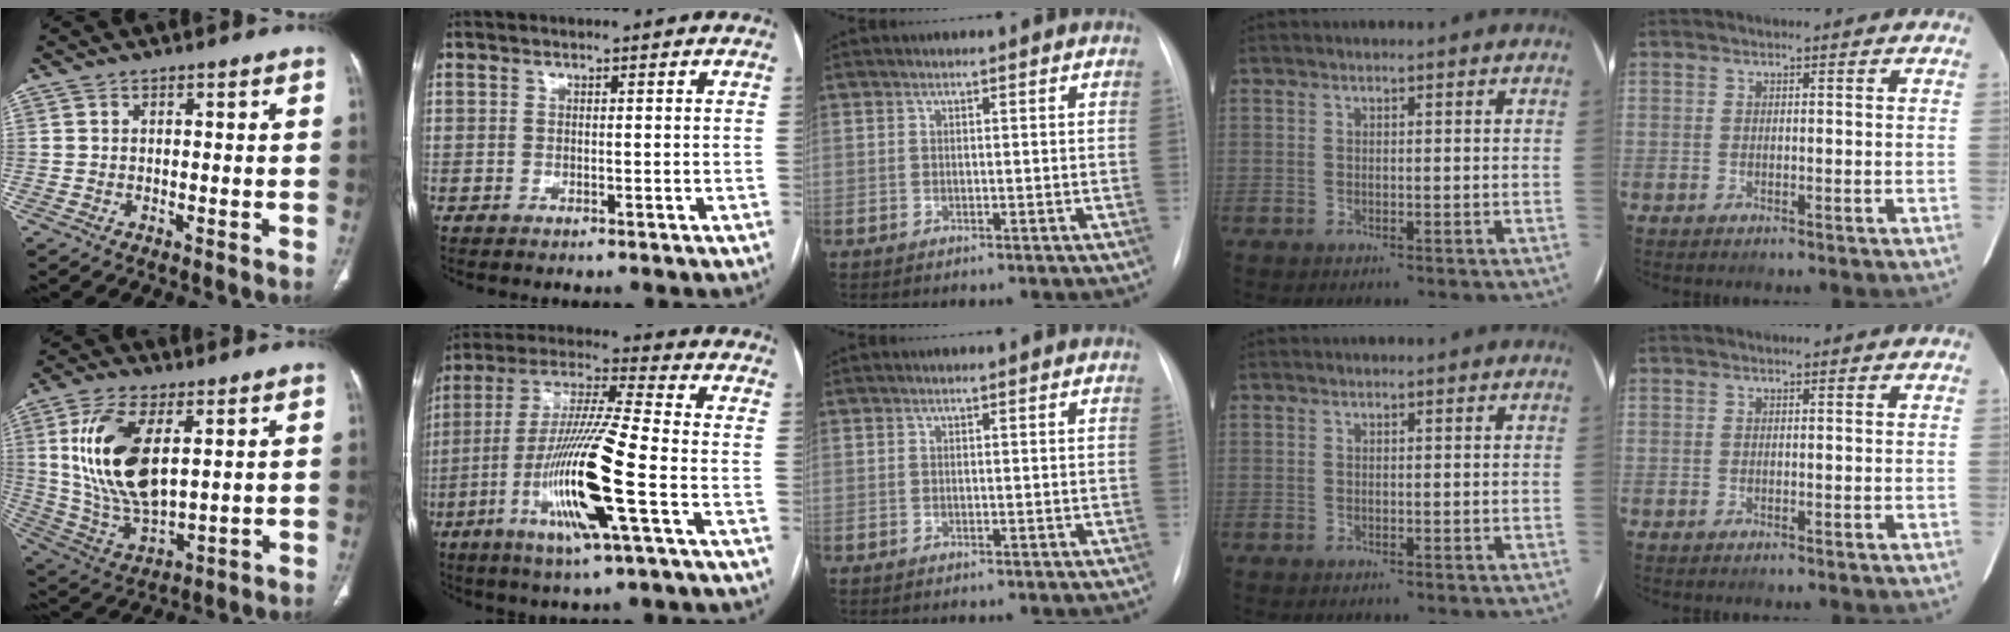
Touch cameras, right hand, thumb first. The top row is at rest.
{"thumb": {"total": 17.6, "force": [4.6, 8.5, 14.8], "torque": [-0.292, -0.021, 0.099]}, "index": {"total": 16.7, "force": [-5.6, 0.1, 15.7], "torque": [-0.318, -0.016, -0.107]}}